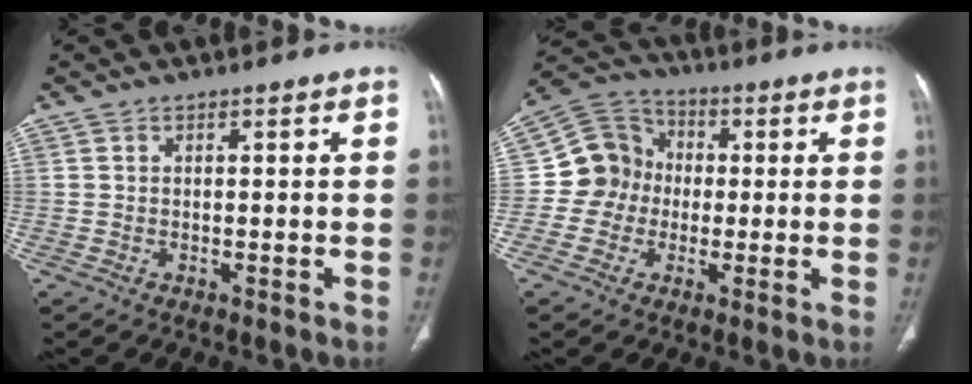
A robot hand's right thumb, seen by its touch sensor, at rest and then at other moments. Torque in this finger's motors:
{"motor_torque": [-0.35, 0.25, 0.02, 0.45, 0.09]}